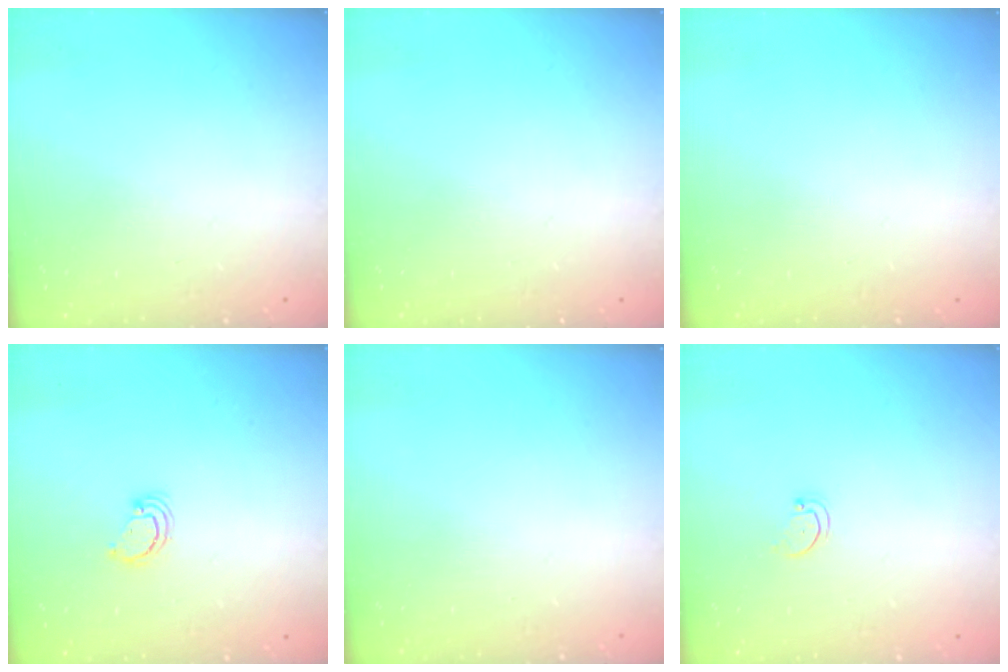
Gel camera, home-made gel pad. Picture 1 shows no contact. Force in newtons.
{"total": 0.0}
{"total": 0.0}
{"total": 2.6, "press": 2.6, "slide": 0.3}
{"total": 0.0}
{"total": 1.6, "press": 1.6, "slide": 0.4}